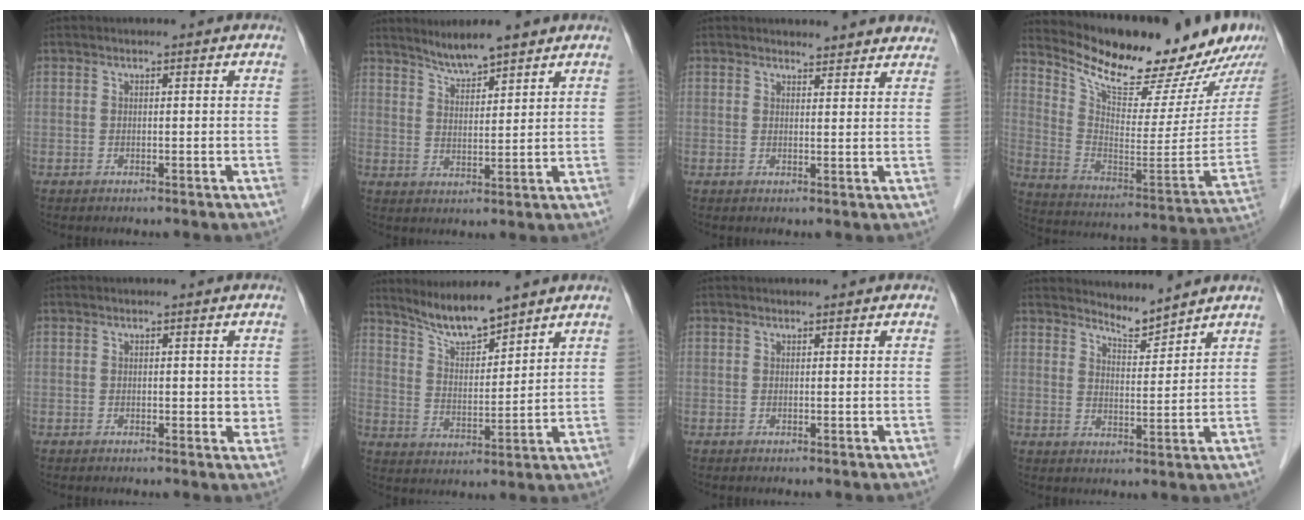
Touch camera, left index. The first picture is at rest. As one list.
[{"total": 5.8, "force": [5.2, 0.6, 2.6], "torque": [-0.054, 0.008, 0.098]}, {"total": 6.0, "force": [5.7, 1.5, 0.4], "torque": [0.009, -0.002, 0.047]}, {"total": 22.2, "force": [19.1, 3.8, 10.8], "torque": [-0.178, -0.059, 0.283]}, {"total": 1.9, "force": [0.5, 1.3, 1.3], "torque": [-0.006, -0.002, 0.005]}, {"total": 7.7, "force": [7.1, 0.4, 2.9], "torque": [-0.066, 0.000, 0.141]}, {"total": 1.4, "force": [1.3, 0.3, 0.3], "torque": [-0.014, 0.011, 0.015]}, {"total": 4.1, "force": [4.1, -0.2, 0.0], "torque": [-0.006, -0.009, 0.072]}]